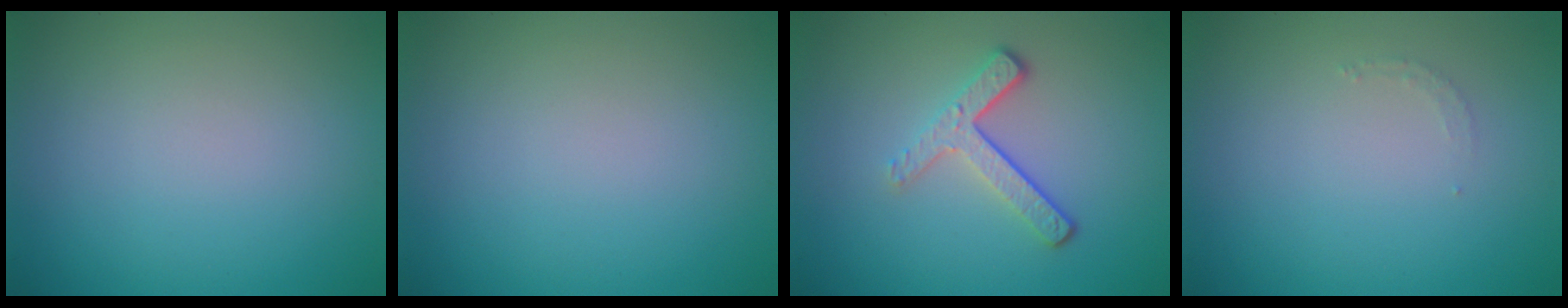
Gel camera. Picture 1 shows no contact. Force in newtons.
{"total": 0.0}
{"total": 3.4, "press": 2.5, "slide": 2.3}
{"total": 0.8, "press": 0.8, "slide": 0.1}